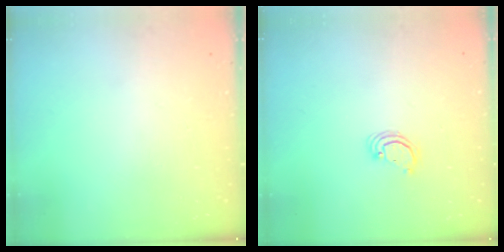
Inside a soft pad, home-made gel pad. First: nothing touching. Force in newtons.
{"total": 2.7, "press": 2.7, "slide": 0.2}